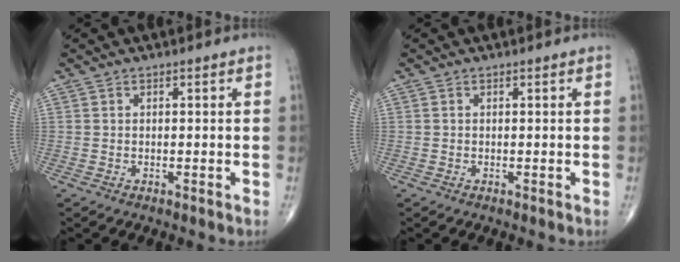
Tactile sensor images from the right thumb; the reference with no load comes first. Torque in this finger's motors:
{"motor_torque": [0.18, 0.00, 0.08, -0.04, -0.03]}